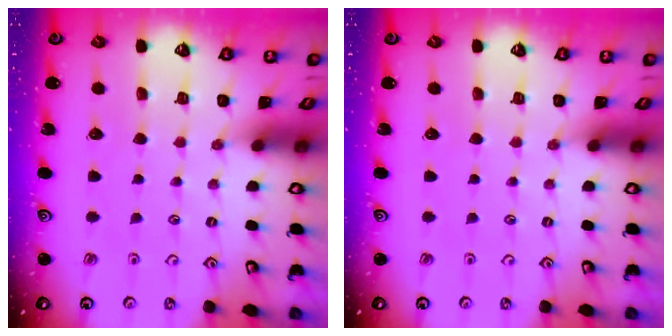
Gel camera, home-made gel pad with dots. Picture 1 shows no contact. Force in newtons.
{"total": 0.0}